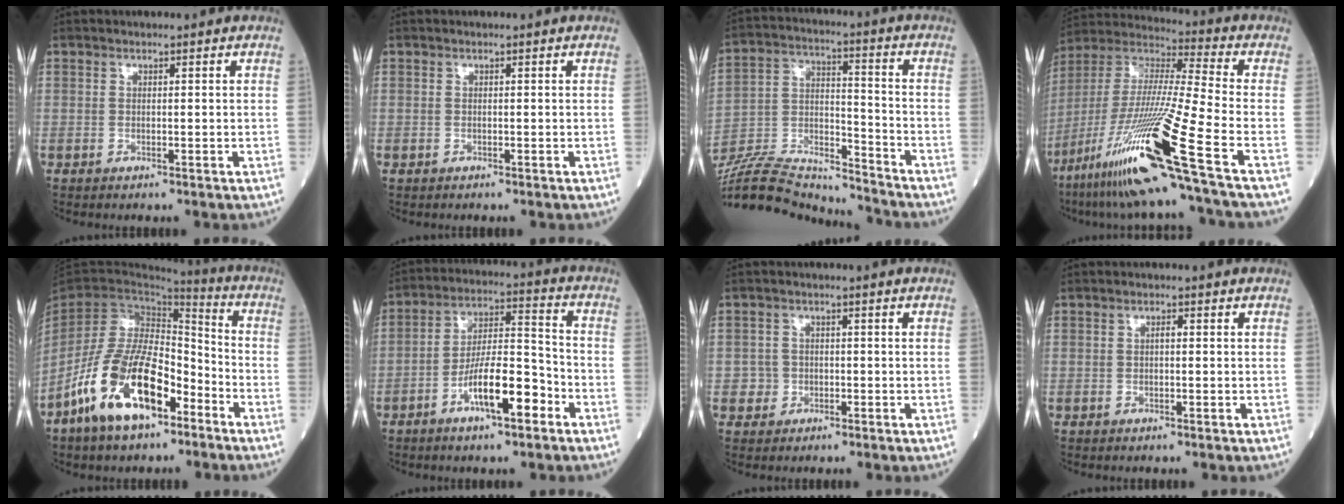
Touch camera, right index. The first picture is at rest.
{"total": 0.0}
{"total": 19.1, "force": [-18.3, 2.5, 4.9], "torque": [-0.112, 0.016, -0.311]}
{"total": 23.2, "force": [-12.4, -1.6, 19.6], "torque": [-0.401, -0.049, -0.237]}
{"total": 14.3, "force": [-7.7, 5.9, 10.5], "torque": [-0.212, 0.003, -0.143]}
{"total": 10.7, "force": [-5.3, 2.4, 9.0], "torque": [-0.166, 0.010, -0.094]}
{"total": 2.0, "force": [-0.3, 2.0, -0.1], "torque": [0.013, 0.011, -0.009]}
{"total": 0.7, "force": [0.0, 0.2, 0.7], "torque": [-0.013, 0.002, -0.001]}